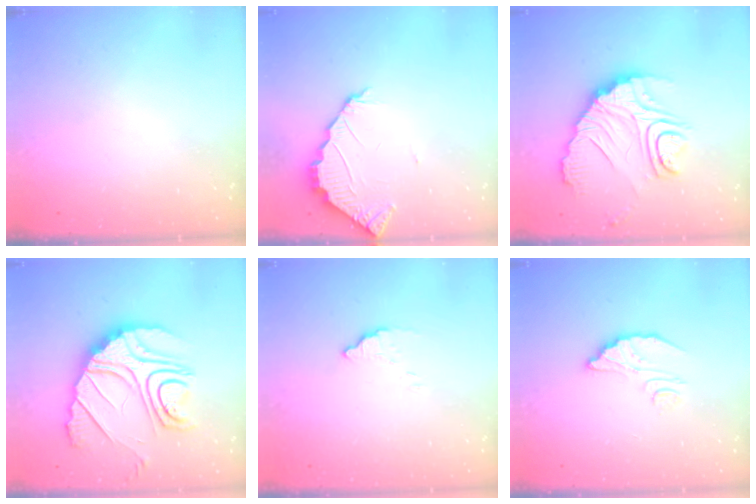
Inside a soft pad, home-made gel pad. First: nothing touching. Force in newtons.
{"total": 2.6, "press": 2.6, "slide": 0.2}
{"total": 15.8, "press": 15.7, "slide": 1.6}
{"total": 21.8, "press": 21.7, "slide": 2.1}
{"total": 2.5, "press": 2.5, "slide": 0.1}
{"total": 5.9, "press": 5.9, "slide": 0.2}